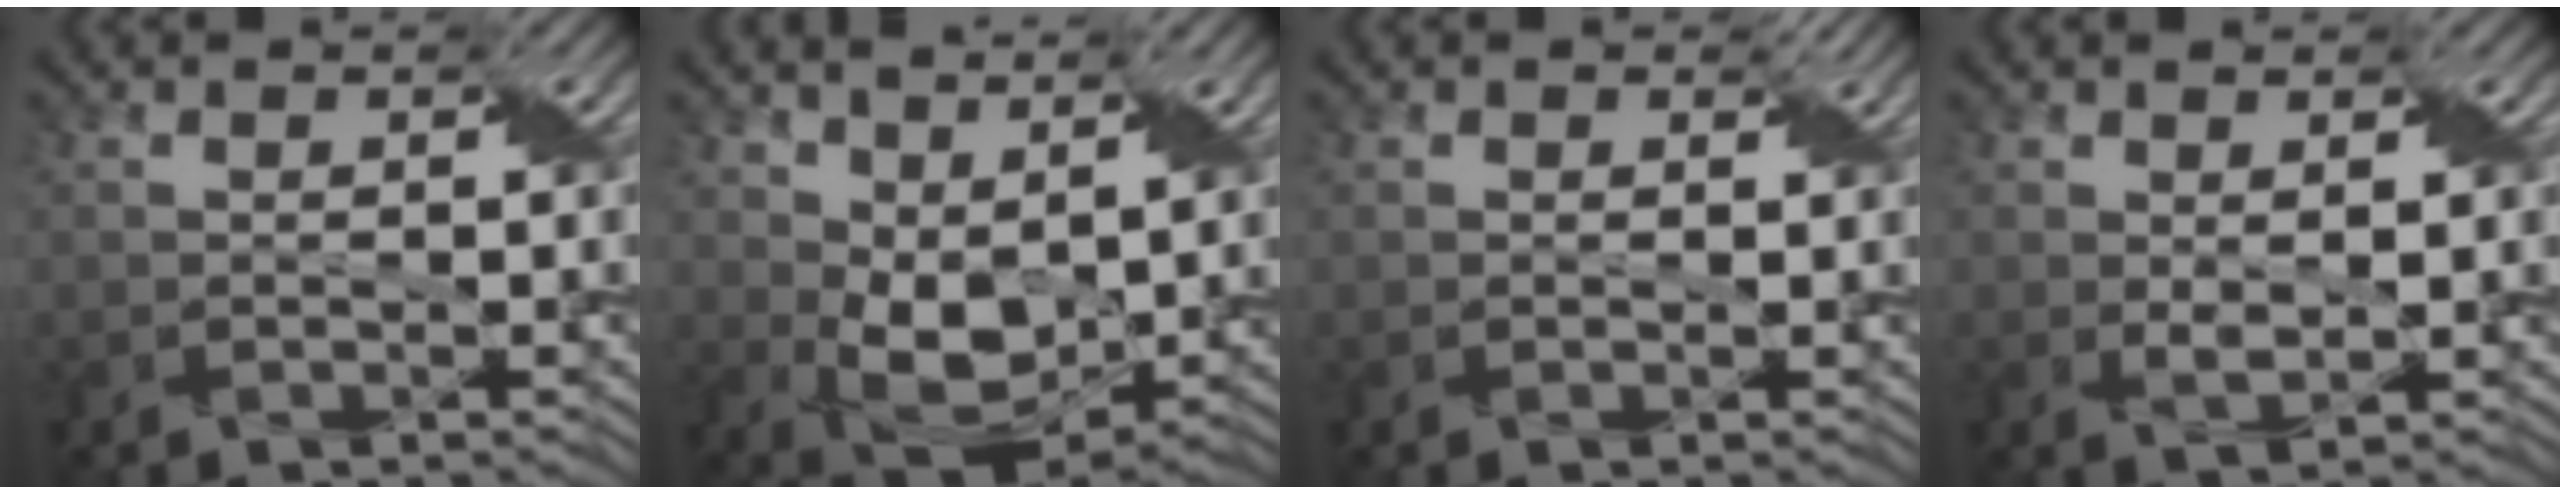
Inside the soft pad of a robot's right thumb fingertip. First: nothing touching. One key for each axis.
{"total": 7.9, "fx": 2.7, "fy": 4.7, "fz": 5.7, "tx": -0.129, "ty": -0.005, "tz": 0.053}
{"total": 0.8, "fx": 0.5, "fy": 0.4, "fz": 0.4, "tx": -0.007, "ty": -0.002, "tz": 0.010}
{"total": 1.8, "fx": 0.8, "fy": 0.9, "fz": 1.3, "tx": -0.030, "ty": -0.003, "tz": 0.018}